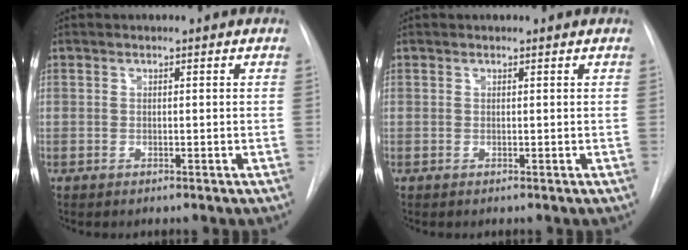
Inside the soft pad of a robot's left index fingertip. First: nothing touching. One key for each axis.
{"total": 0.0}